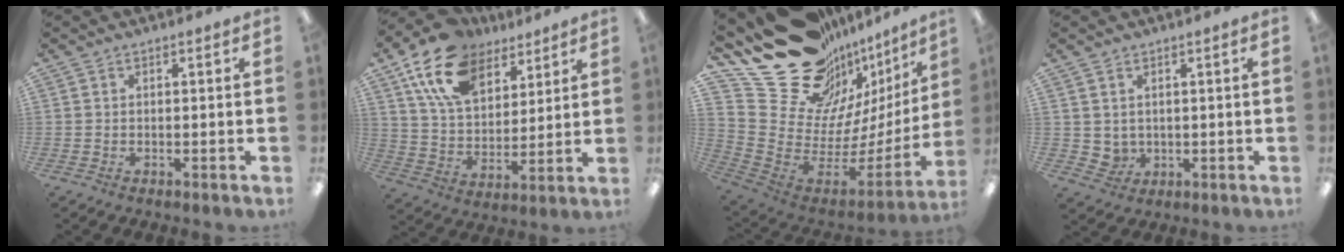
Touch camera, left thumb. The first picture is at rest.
{"total": 17.0, "force": [11.2, 9.7, 8.2], "torque": [-0.165, -0.043, 0.209]}
{"total": 24.9, "force": [17.9, 14.1, 10.1], "torque": [-0.129, -0.155, 0.366]}
{"total": 3.4, "force": [2.0, 2.8, 0.1], "torque": [-0.011, -0.007, 0.038]}